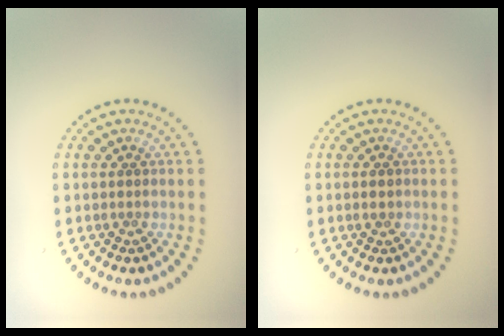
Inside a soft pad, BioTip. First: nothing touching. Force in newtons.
{"total": 1.2, "press": 1.2, "slide": 0.1}